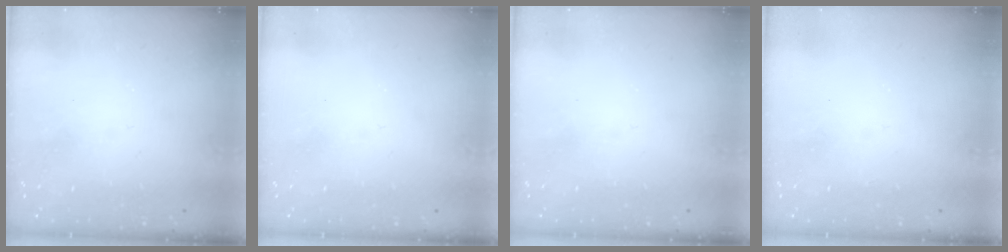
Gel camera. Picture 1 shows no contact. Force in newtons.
{"total": 0.0}
{"total": 0.0}
{"total": 0.0}